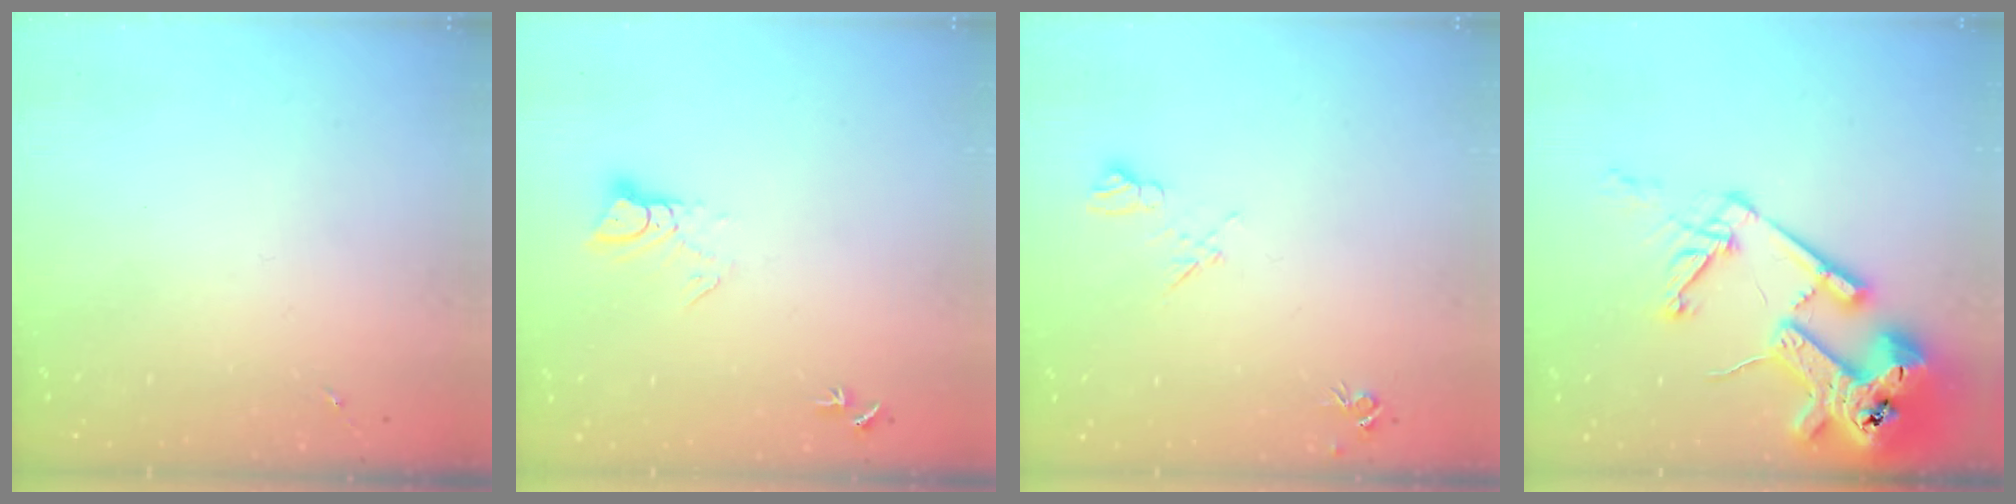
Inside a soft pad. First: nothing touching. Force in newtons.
{"total": 5.1, "press": 5.1, "slide": 0.3}
{"total": 7.8, "press": 7.8, "slide": 0.9}
{"total": 21.7, "press": 21.5, "slide": 2.7}